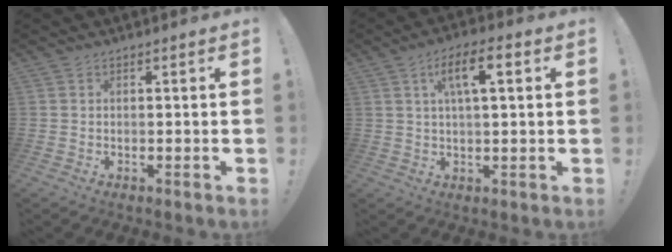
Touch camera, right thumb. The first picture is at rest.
{"total": 8.8, "force": [2.9, 2.8, 7.8], "torque": [-0.131, 0.005, 0.045]}